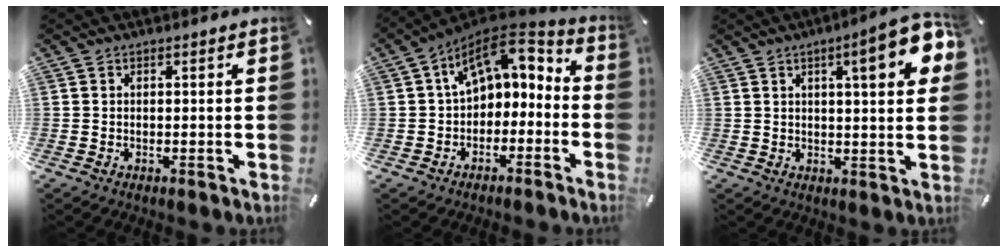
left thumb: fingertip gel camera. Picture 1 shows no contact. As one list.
[{"total": 10.4, "force": [3.4, 7.4, 6.4], "torque": [-0.099, -0.014, 0.066]}, {"total": 12.4, "force": [5.2, 3.0, 10.8], "torque": [-0.143, -0.021, 0.075]}]